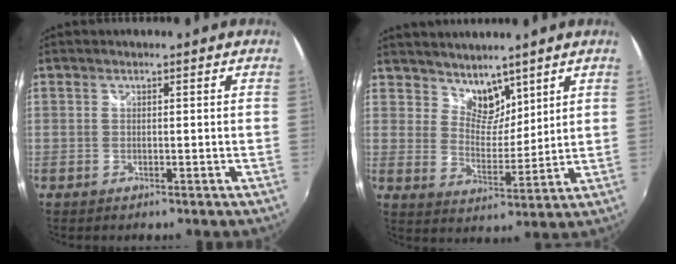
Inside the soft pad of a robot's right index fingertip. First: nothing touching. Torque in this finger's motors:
{"motor_torque": [-0.03, 0.19, 0.10, 0.00]}